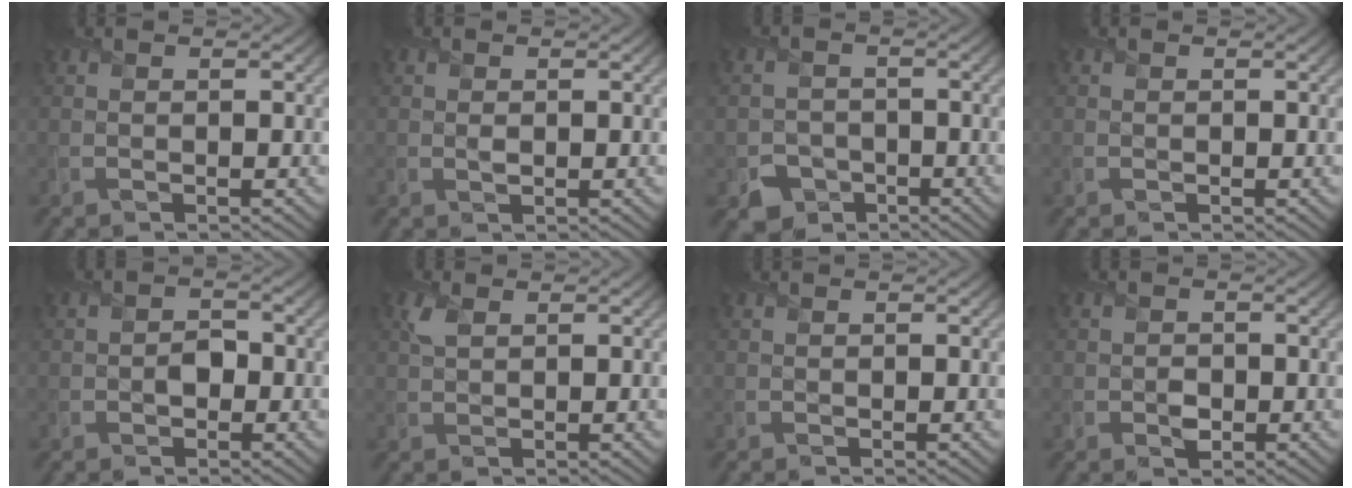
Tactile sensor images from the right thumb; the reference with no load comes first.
{"total": 0.7, "force": [0.1, 0.5, 0.5], "torque": [-0.009, -0.002, 0.002]}
{"total": 4.1, "force": [-2.6, 3.0, 1.0], "torque": [-0.016, -0.009, -0.049]}
{"total": 0.0}
{"total": 2.0, "force": [-0.6, 1.6, 1.0], "torque": [-0.015, -0.001, -0.014]}
{"total": 1.7, "force": [1.0, 0.8, 1.2], "torque": [-0.035, 0.006, 0.017]}
{"total": 0.0}
{"total": 1.5, "force": [-0.6, 1.2, 0.8], "torque": [-0.013, -0.004, -0.011]}